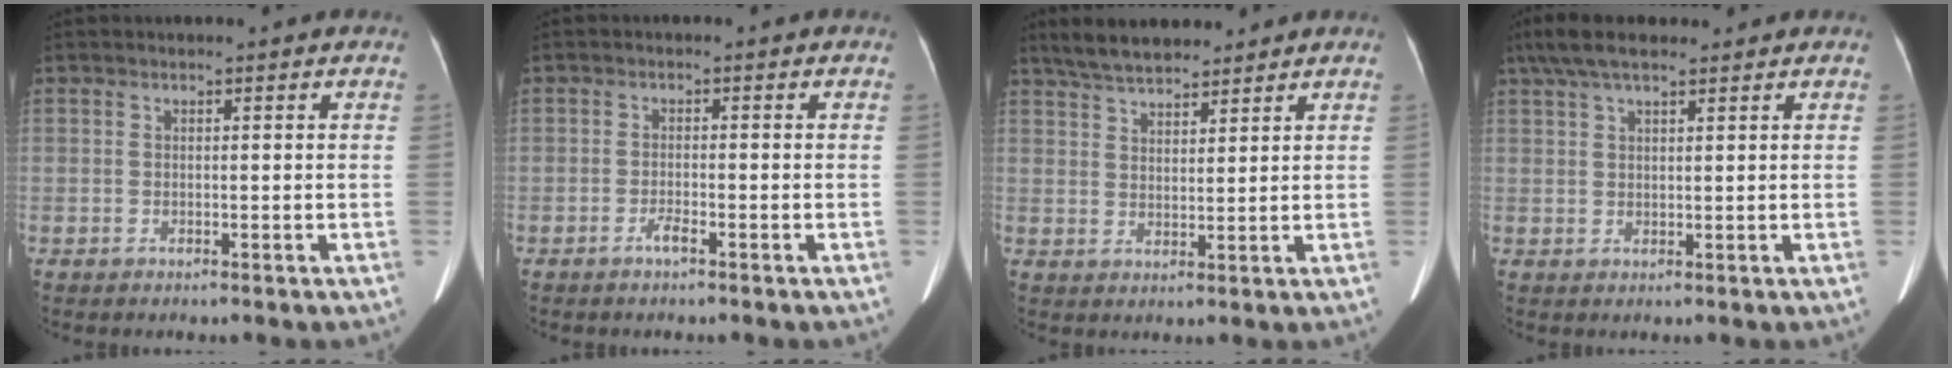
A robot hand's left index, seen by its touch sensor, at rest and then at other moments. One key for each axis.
{"total": 1.5, "fx": -1.2, "fy": 0.1, "fz": 1.0, "tx": -0.021, "ty": -0.004, "tz": -0.023}
{"total": 7.4, "fx": 6.4, "fy": 2.0, "fz": 3.1, "tx": -0.057, "ty": 0.021, "tz": 0.116}
{"total": 7.0, "fx": 5.3, "fy": 1.9, "fz": 4.2, "tx": -0.083, "ty": 0.035, "tz": 0.095}